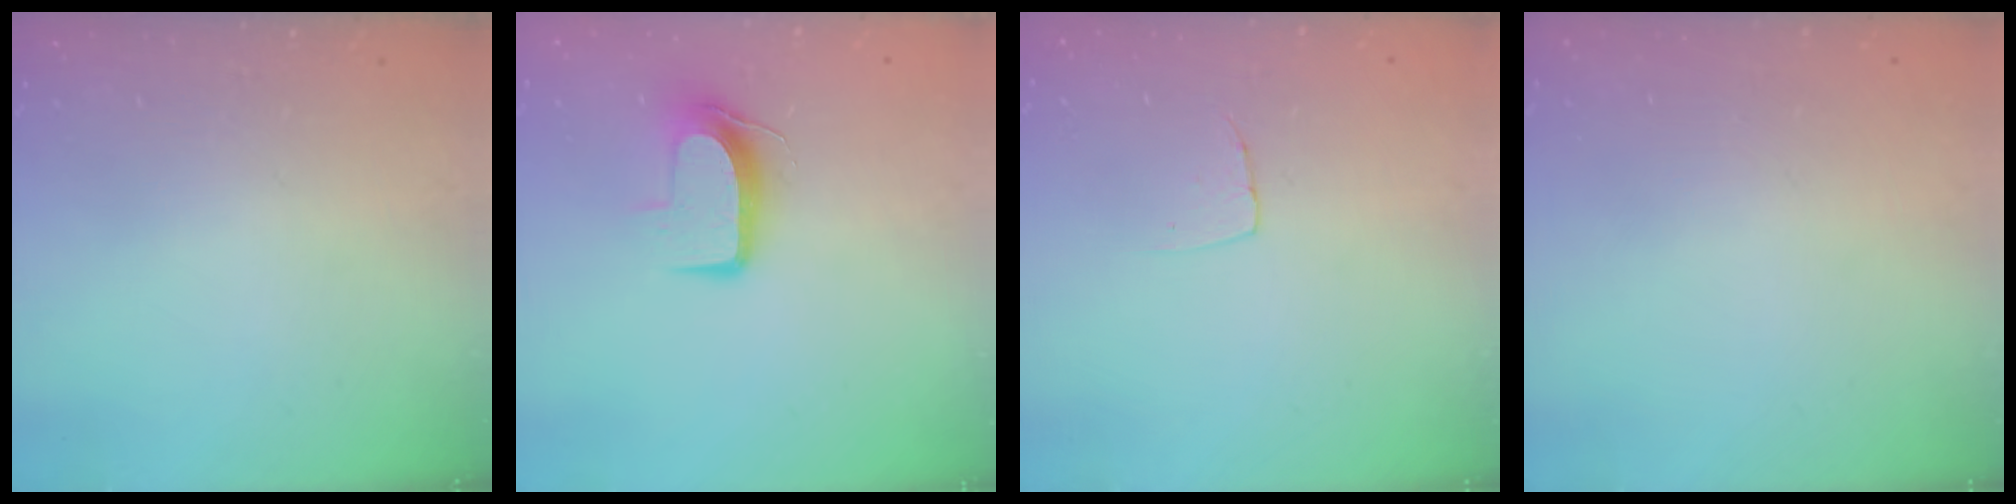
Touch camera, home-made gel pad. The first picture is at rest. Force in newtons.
{"total": 8.8, "press": 8.7, "slide": 1.0}
{"total": 3.7, "press": 3.7, "slide": 0.2}
{"total": 0.0}